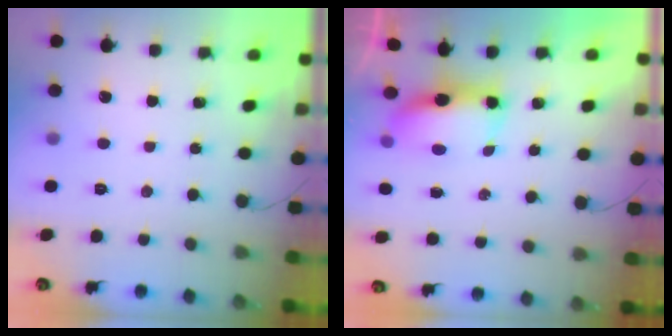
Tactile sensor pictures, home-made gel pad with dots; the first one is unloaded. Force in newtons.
{"total": 7.1, "press": 7.0, "slide": 1.0}